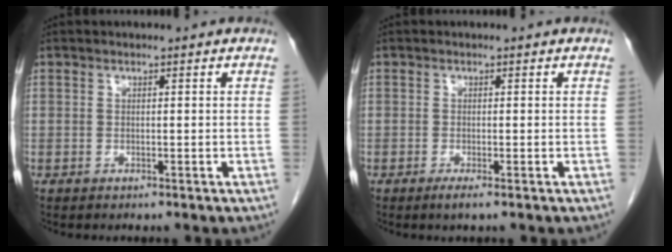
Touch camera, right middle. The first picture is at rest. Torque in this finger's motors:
{"motor_torque": [0.32, -0.24, 0.04, 0.01]}